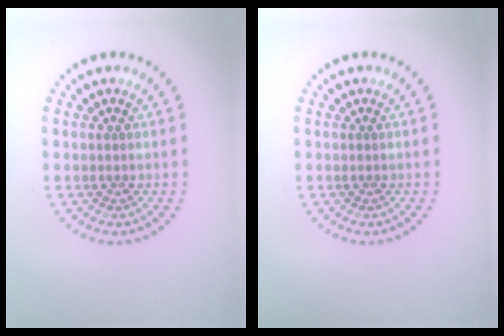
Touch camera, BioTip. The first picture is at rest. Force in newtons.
{"total": 0.0}